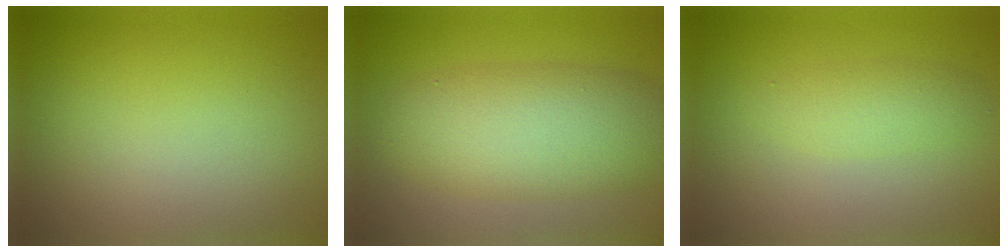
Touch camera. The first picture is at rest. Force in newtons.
{"total": 7.3, "press": 7.3, "slide": 0.4}
{"total": 2.0, "press": 2.0, "slide": 0.0}